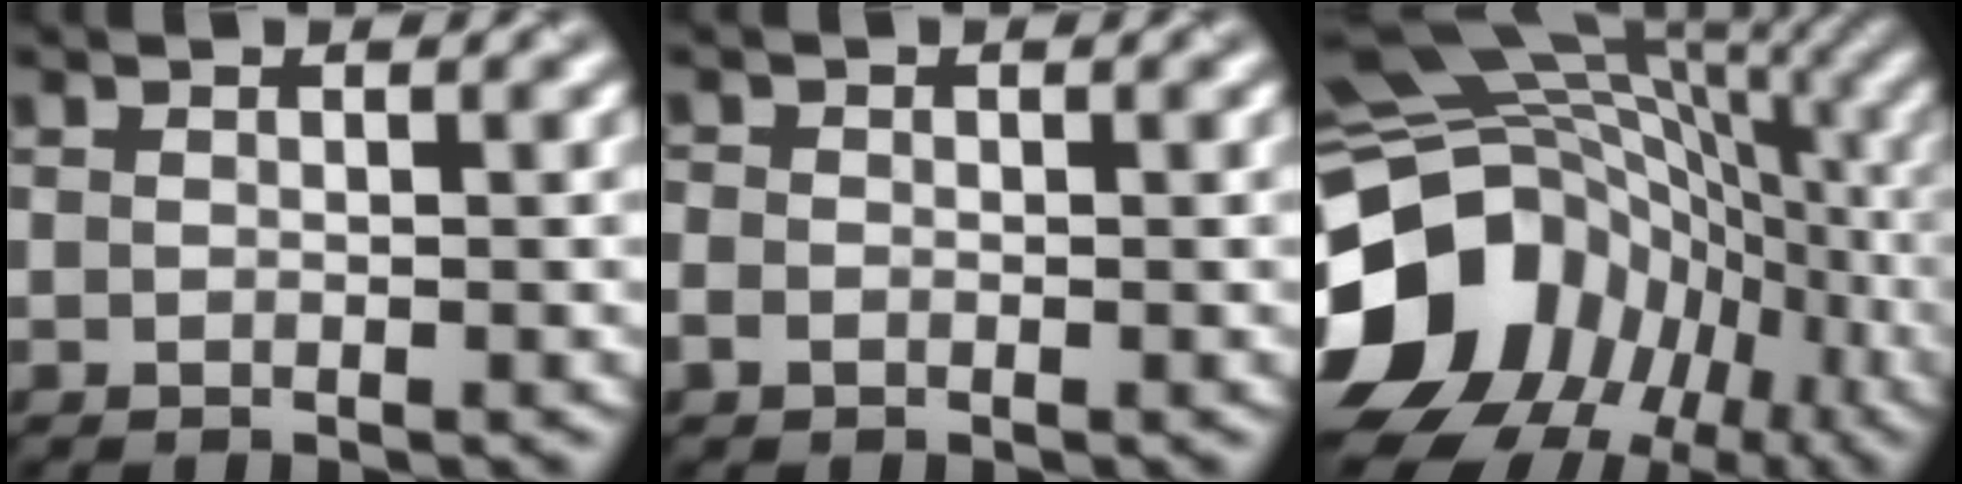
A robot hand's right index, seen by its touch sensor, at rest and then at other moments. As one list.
[{"total": 1.1, "force": [-0.5, 0.9, 0.5], "torque": [-0.008, -0.001, -0.014]}, {"total": 16.5, "force": [-5.3, 13.4, 8.1], "torque": [-0.187, -0.008, -0.082]}]